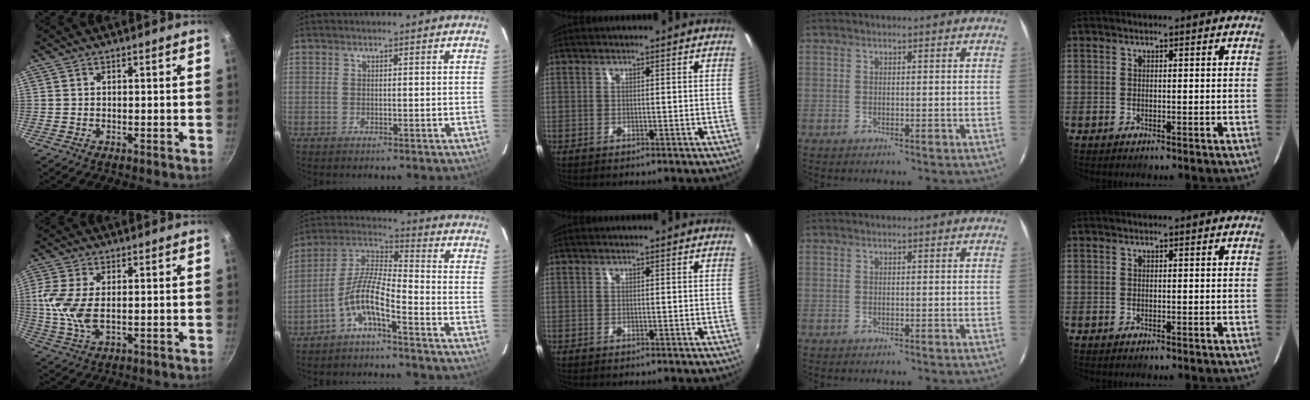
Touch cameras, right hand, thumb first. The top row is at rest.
{"thumb": {"total": 8.2, "force": [0.4, 4.1, 7.1], "torque": [-0.156, -0.004, 0.008]}, "index": {"total": 8.2, "force": [-4.8, 1.4, 6.5], "torque": [-0.148, 0.013, -0.096]}}